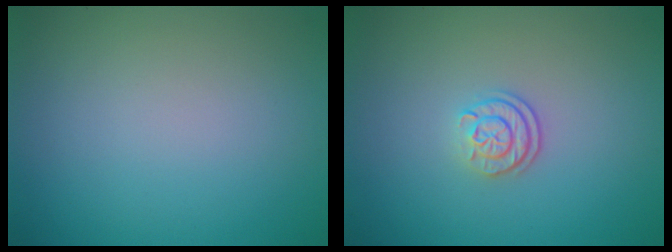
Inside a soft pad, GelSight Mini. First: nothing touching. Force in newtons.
{"total": 2.3, "press": 1.7, "slide": 1.5}